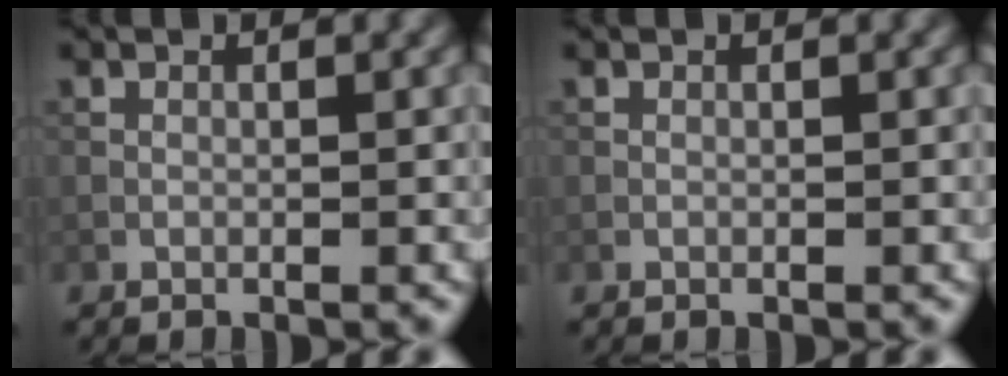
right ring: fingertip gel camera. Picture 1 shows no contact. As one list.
[{"total": 0.0}]